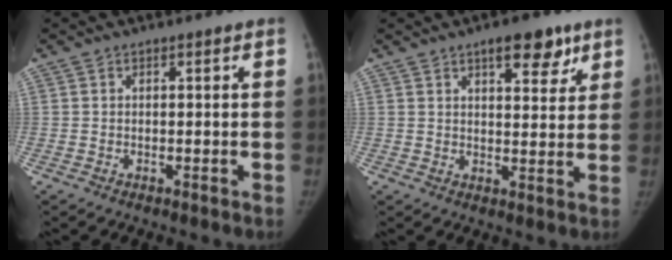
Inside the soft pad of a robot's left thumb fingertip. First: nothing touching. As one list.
[{"total": 8.0, "force": [4.8, 3.4, 5.4], "torque": [-0.044, -0.022, 0.065]}]